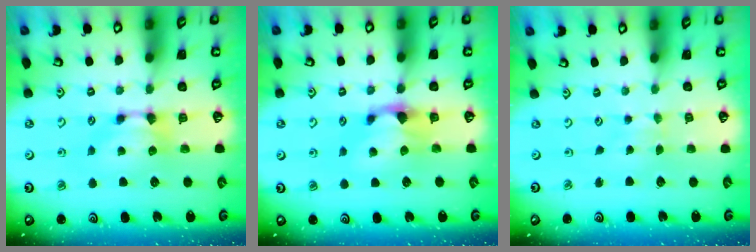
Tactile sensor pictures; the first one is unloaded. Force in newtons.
{"total": 2.7, "press": 2.6, "slide": 0.8}
{"total": 3.1, "press": 3.1, "slide": 0.2}